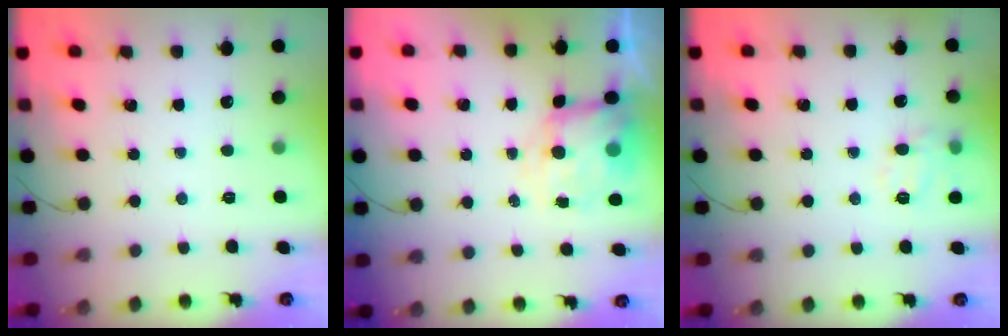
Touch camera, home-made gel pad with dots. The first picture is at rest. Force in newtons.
{"total": 7.5, "press": 7.3, "slide": 1.8}
{"total": 9.8, "press": 9.7, "slide": 1.2}